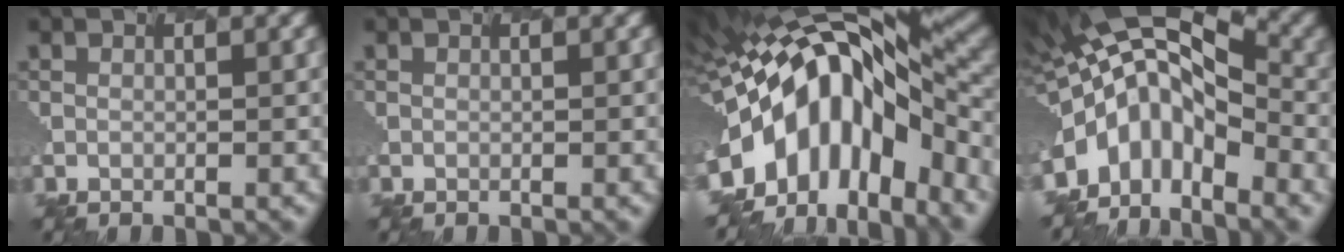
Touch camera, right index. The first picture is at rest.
{"total": 0.0}
{"total": 12.4, "force": [-4.2, 5.7, 10.2], "torque": [-0.179, 0.011, -0.082]}
{"total": 7.5, "force": [-3.3, 3.8, 5.6], "torque": [-0.110, 0.013, -0.084]}